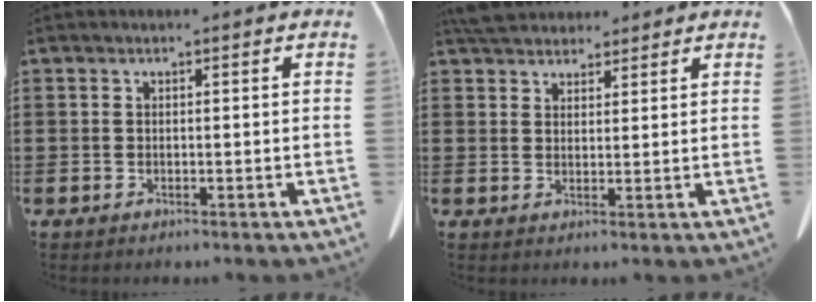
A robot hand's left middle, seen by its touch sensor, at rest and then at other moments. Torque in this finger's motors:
{"motor_torque": [0.34, 0.22, 0.12, 0.05]}